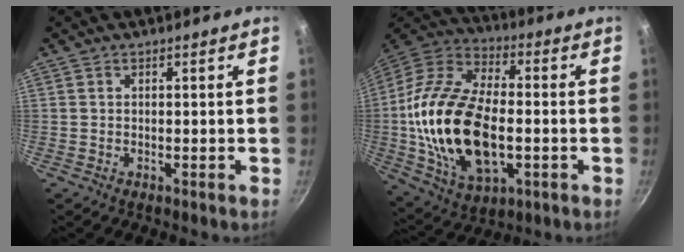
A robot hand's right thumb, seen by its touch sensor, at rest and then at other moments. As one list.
[{"total": 24.8, "force": [-2.4, 14.0, 20.3], "torque": [-0.390, 0.024, -0.042]}]